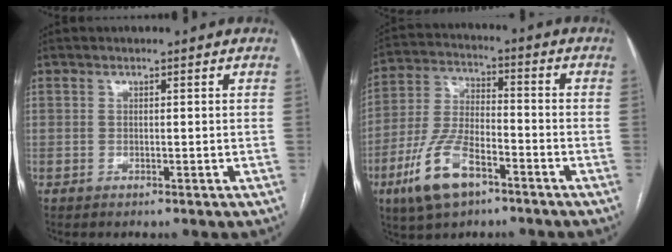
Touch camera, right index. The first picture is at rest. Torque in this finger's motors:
{"motor_torque": [0.07, -0.31, -0.05, -0.05]}